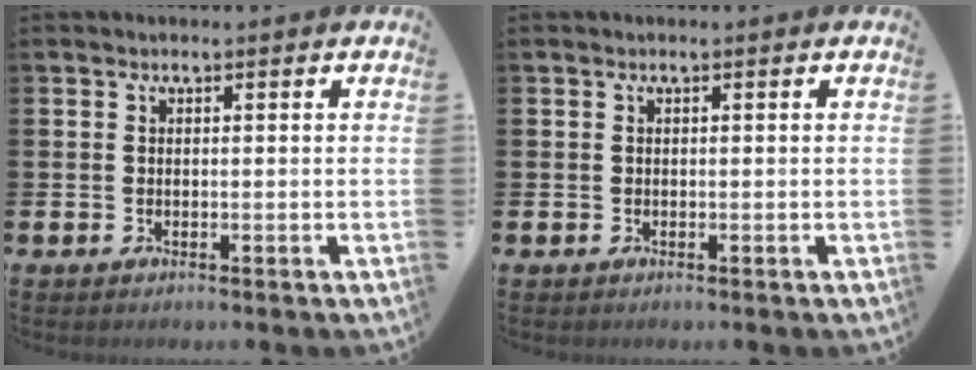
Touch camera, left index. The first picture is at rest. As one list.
[{"total": 0.0}]